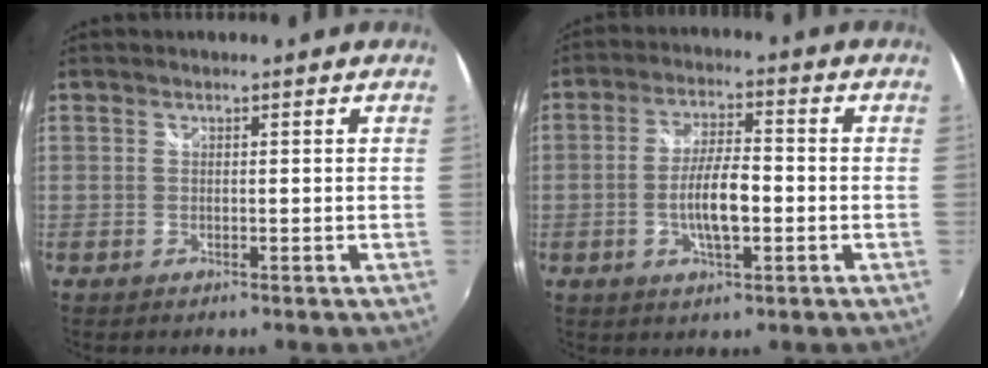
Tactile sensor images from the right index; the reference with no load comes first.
{"total": 8.0, "force": [-1.9, 2.4, 7.4], "torque": [-0.142, 0.001, -0.033]}